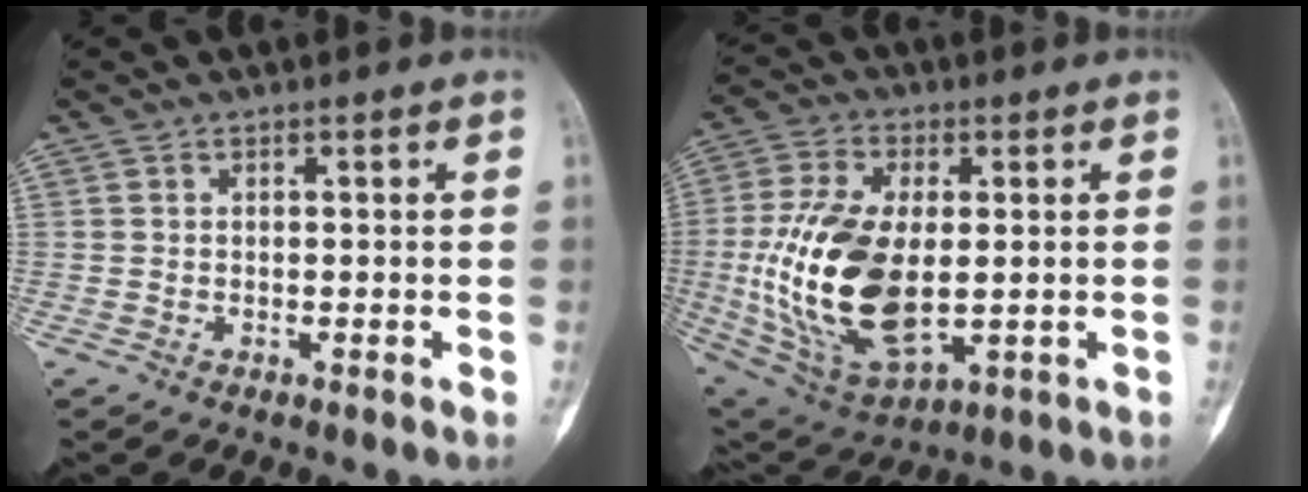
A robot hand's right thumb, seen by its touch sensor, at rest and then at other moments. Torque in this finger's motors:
{"motor_torque": [2.49, 2.20, 1.37, -1.40, 0.54]}